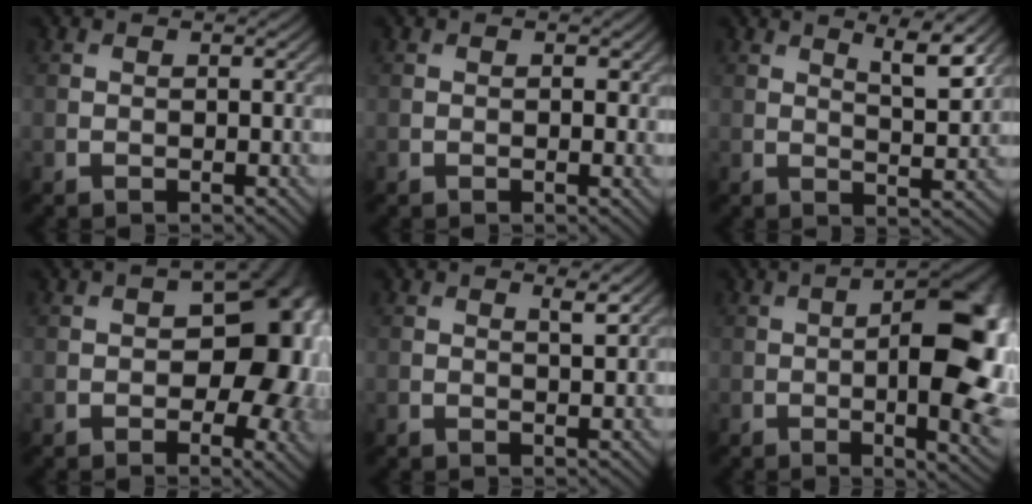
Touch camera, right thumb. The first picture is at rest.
{"total": 0.6, "force": [0.0, 0.2, 0.5], "torque": [-0.004, -0.004, -0.001]}
{"total": 4.9, "force": [3.0, 0.9, 3.7], "torque": [-0.065, -0.008, 0.060]}
{"total": 14.2, "force": [-0.4, 8.5, 11.3], "torque": [-0.122, -0.008, 0.008]}
{"total": 1.4, "force": [0.9, 0.1, 1.1], "torque": [-0.020, 0.000, 0.015]}
{"total": 14.8, "force": [-0.8, 5.4, 13.8], "torque": [-0.177, -0.007, -0.015]}